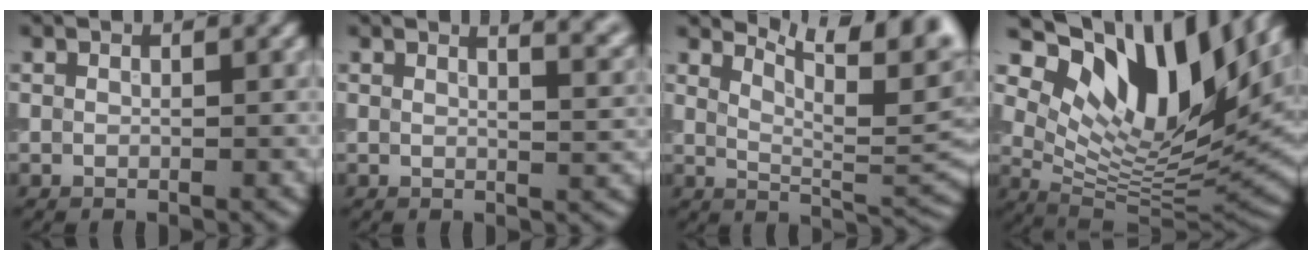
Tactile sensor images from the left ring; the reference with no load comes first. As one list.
[{"total": 5.9, "force": [3.8, 2.5, 3.8], "torque": [-0.006, 0.035, 0.020]}, {"total": 8.2, "force": [4.9, 2.5, 6.0], "torque": [-0.077, 0.009, 0.074]}, {"total": 14.5, "force": [7.3, 6.3, 10.9], "torque": [-0.183, 0.003, 0.136]}]